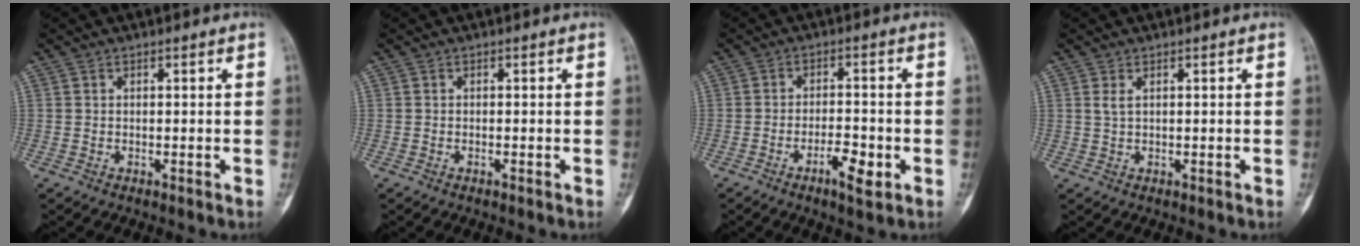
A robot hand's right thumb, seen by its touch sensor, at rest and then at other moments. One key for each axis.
{"total": 0.0}
{"total": 5.6, "fx": -2.5, "fy": 1.8, "fz": 4.7, "tx": -0.072, "ty": 0.011, "tz": -0.039}
{"total": 1.3, "fx": 0.6, "fy": 0.4, "fz": 1.0, "tx": -0.026, "ty": 0.005, "tz": 0.017}